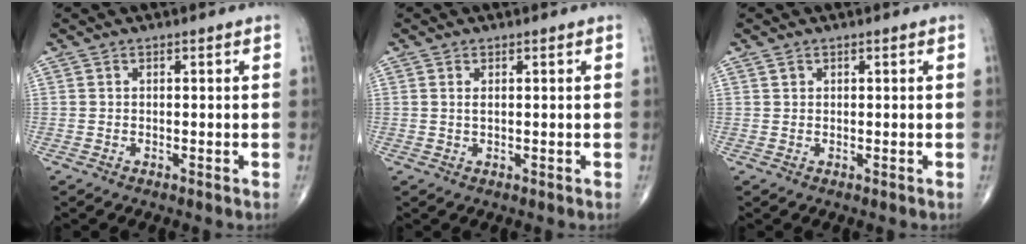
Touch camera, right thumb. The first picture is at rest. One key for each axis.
{"total": 0.9, "fx": 0.3, "fy": 0.3, "fz": 0.8, "tx": -0.017, "ty": 0.001, "tz": 0.007}
{"total": 0.7, "fx": 0.4, "fy": 0.5, "fz": 0.2, "tx": 0.001, "ty": -0.001, "tz": 0.007}